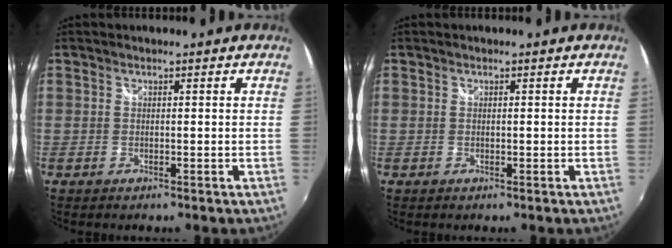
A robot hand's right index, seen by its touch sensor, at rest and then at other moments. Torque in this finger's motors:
{"motor_torque": [-0.79, 0.25, 0.01, -0.01]}